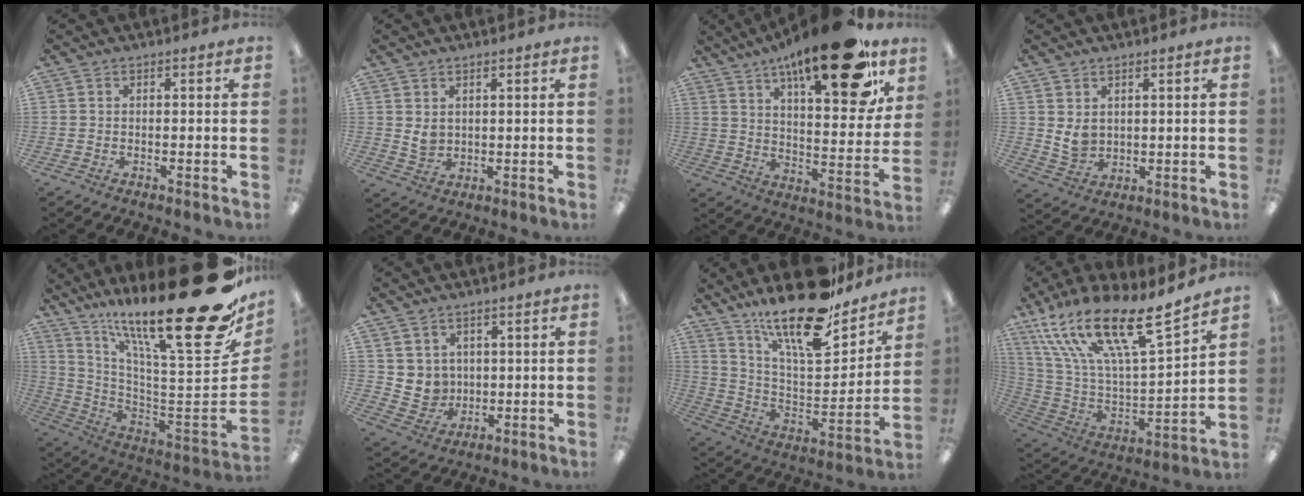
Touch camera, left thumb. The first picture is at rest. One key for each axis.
{"total": 3.7, "fx": 1.8, "fy": 2.8, "fz": 1.6, "tx": -0.019, "ty": -0.007, "tz": 0.032}
{"total": 23.9, "fx": 15.8, "fy": 7.7, "fz": 16.2, "tx": -0.234, "ty": -0.092, "tz": 0.254}
{"total": 5.0, "fx": 2.2, "fy": 3.9, "fz": 2.3, "tx": -0.041, "ty": -0.009, "tz": 0.040}
{"total": 29.0, "fx": 18.2, "fy": 6.5, "fz": 21.6, "tx": -0.288, "ty": -0.147, "tz": 0.300}
{"total": 5.8, "fx": 3.0, "fy": 5.0, "fz": -0.2, "tx": -0.006, "ty": -0.018, "tz": 0.060}
{"total": 22.0, "fx": 17.1, "fy": 6.4, "fz": 12.2, "tx": -0.212, "ty": -0.115, "tz": 0.290}
{"total": 22.6, "fx": 15.5, "fy": 6.3, "fz": 15.1, "tx": -0.267, "ty": -0.095, "tz": 0.268}